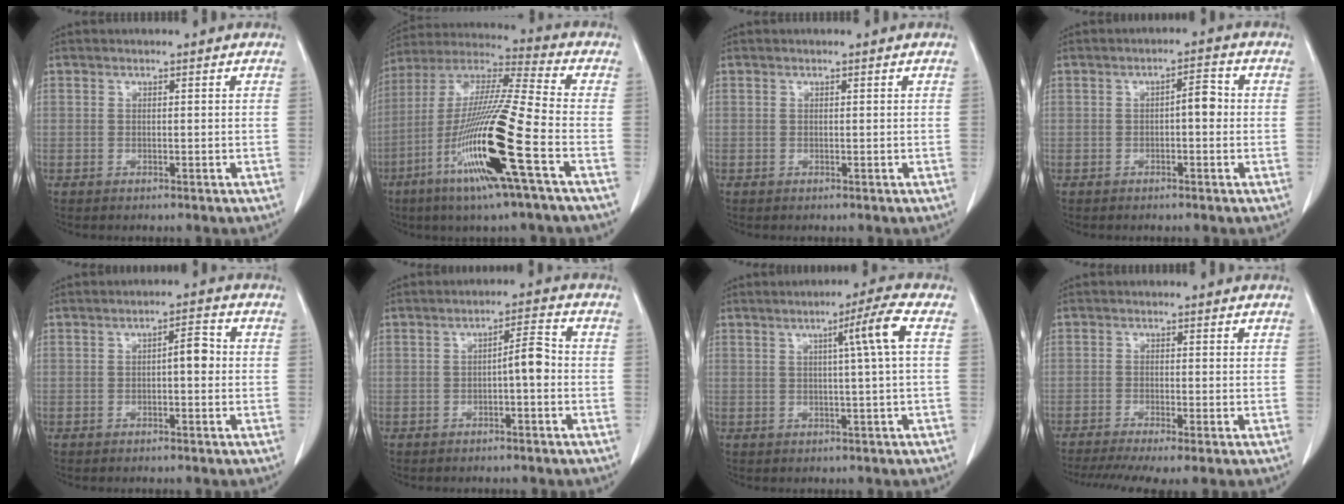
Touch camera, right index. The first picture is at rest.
{"total": 19.7, "force": [-7.3, -0.3, 18.3], "torque": [-0.386, -0.032, -0.148]}
{"total": 0.0}
{"total": 3.1, "force": [-0.1, 1.0, 2.9], "torque": [-0.042, 0.013, -0.003]}
{"total": 3.3, "force": [0.0, 1.0, 3.2], "torque": [-0.045, 0.011, -0.003]}
{"total": 3.8, "force": [-0.7, 0.6, 3.7], "torque": [-0.053, 0.012, -0.012]}
{"total": 5.3, "force": [1.1, -1.4, 5.0], "torque": [-0.081, 0.004, 0.018]}
{"total": 7.9, "force": [-5.6, 0.9, 5.5], "torque": [-0.092, -0.009, -0.093]}